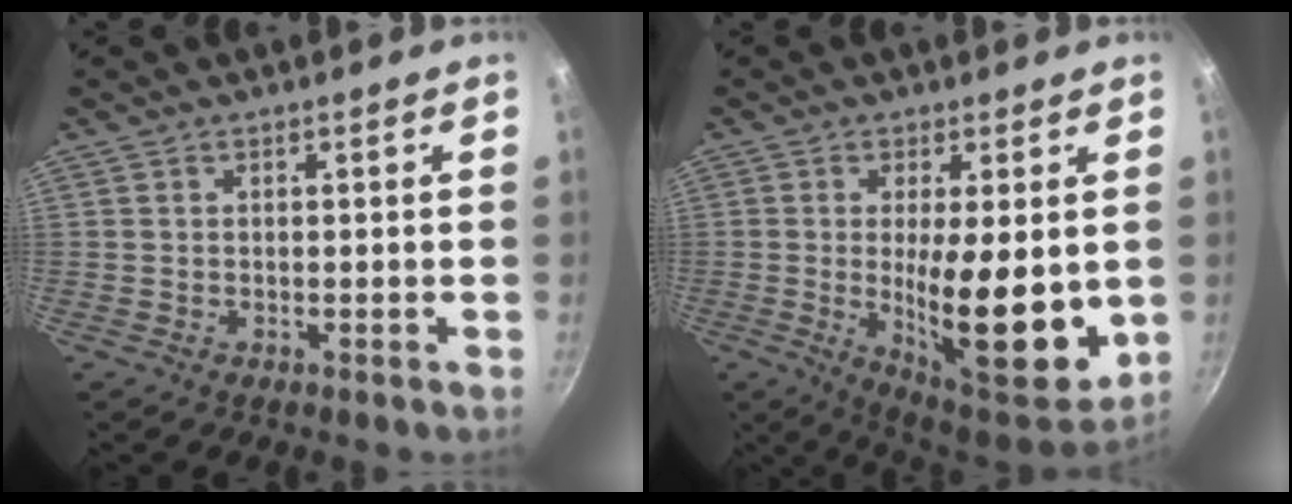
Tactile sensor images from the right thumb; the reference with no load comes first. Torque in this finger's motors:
{"motor_torque": [-0.30, 1.60, 1.75, 0.23, 0.22]}